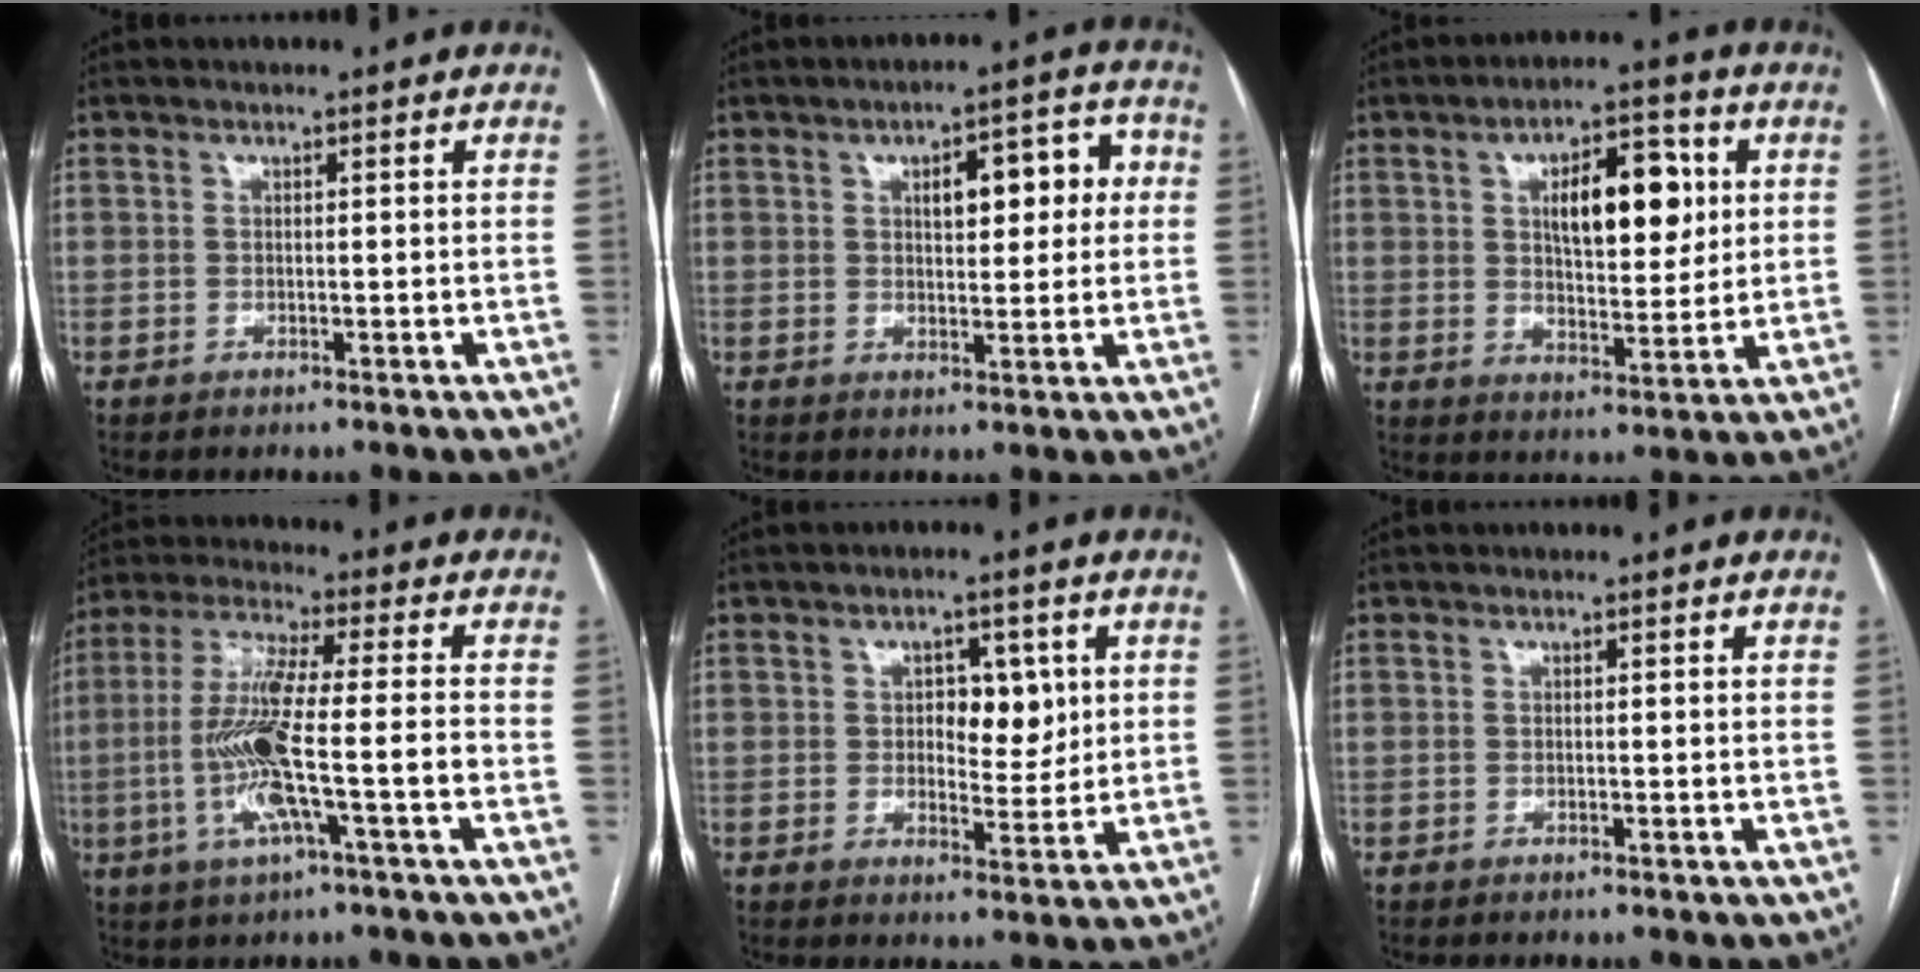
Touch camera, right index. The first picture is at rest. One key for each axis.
{"total": 8.1, "fx": 1.9, "fy": 3.2, "fz": 7.2, "tx": -0.089, "ty": 0.030, "tz": 0.026}
{"total": 11.5, "fx": 3.2, "fy": 4.7, "fz": 10.0, "tx": -0.154, "ty": 0.015, "tz": 0.054}
{"total": 12.3, "fx": -3.0, "fy": 0.5, "fz": 11.9, "tx": -0.243, "ty": 0.002, "tz": -0.059}
{"total": 5.8, "fx": 1.3, "fy": 3.3, "fz": 4.6, "tx": -0.057, "ty": 0.006, "tz": 0.023}
{"total": 0.0}